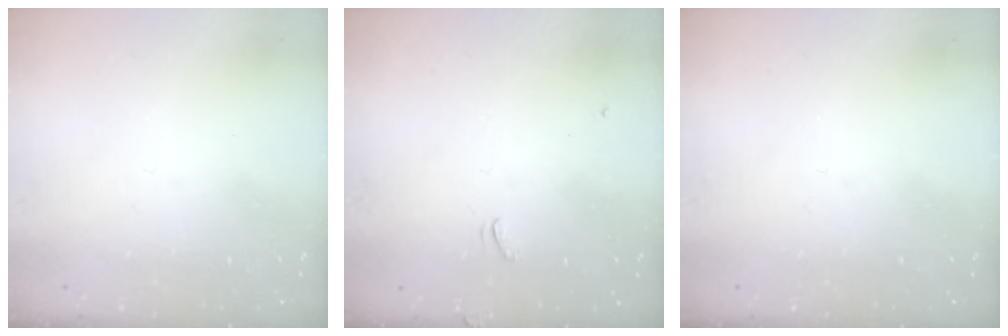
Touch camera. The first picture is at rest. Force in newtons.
{"total": 2.0, "press": 2.0, "slide": 0.4}
{"total": 0.0}